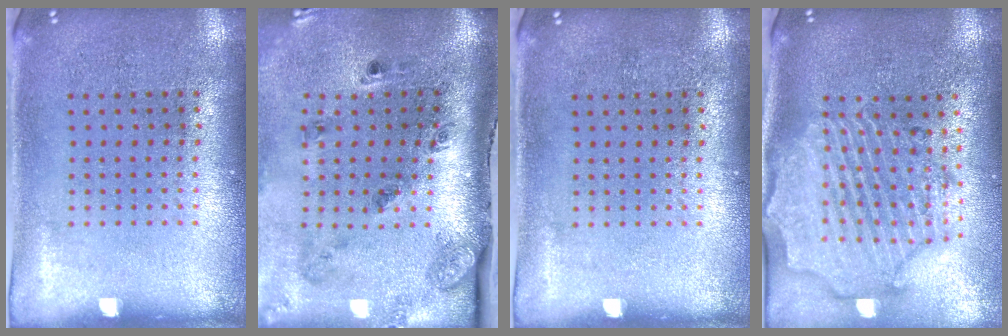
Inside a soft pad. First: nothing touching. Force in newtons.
{"total": 2.4, "press": 1.7, "slide": 1.8}
{"total": 0.0}
{"total": 3.0, "press": 2.6, "slide": 1.5}